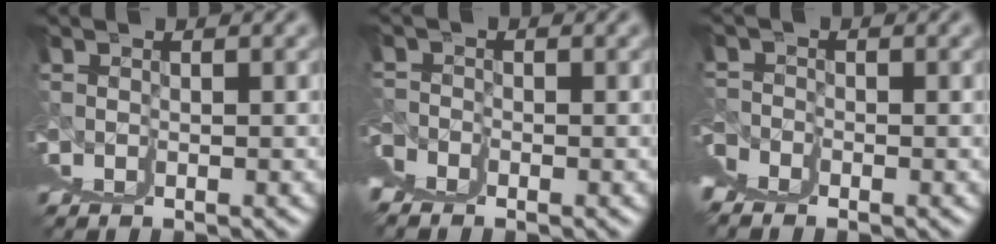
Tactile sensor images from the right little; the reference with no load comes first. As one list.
[{"total": 2.8, "force": [1.4, -2.4, -0.5], "torque": [0.023, 0.014, 0.024]}, {"total": 2.9, "force": [1.7, -2.3, -0.4], "torque": [0.019, 0.014, 0.029]}]